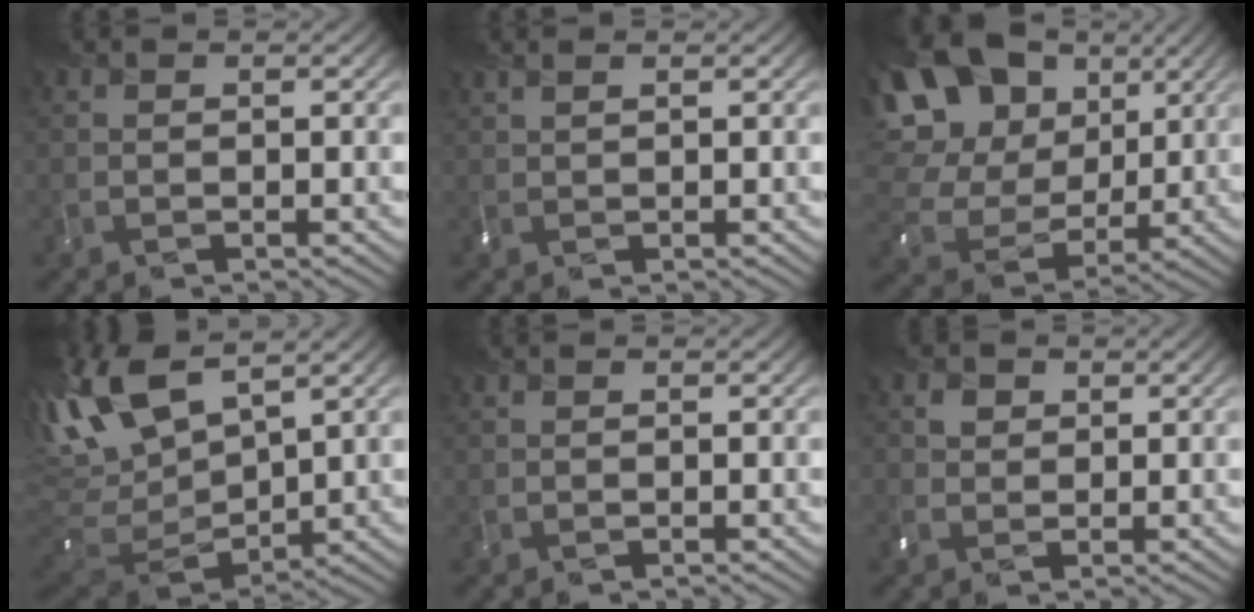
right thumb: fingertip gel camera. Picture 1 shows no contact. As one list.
[{"total": 1.4, "force": [1.1, 0.3, 0.8], "torque": [-0.017, 0.004, 0.019]}, {"total": 19.9, "force": [7.5, 14.7, 11.1], "torque": [-0.298, 0.057, 0.163]}, {"total": 14.9, "force": [5.5, 6.8, 12.0], "torque": [-0.276, 0.021, 0.098]}, {"total": 0.0}, {"total": 1.9, "force": [0.6, 1.7, 0.5], "torque": [-0.015, -0.002, 0.011]}]